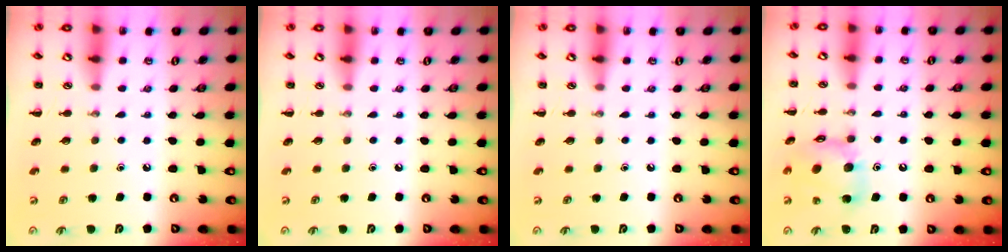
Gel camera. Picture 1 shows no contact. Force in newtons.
{"total": 0.0}
{"total": 0.0}
{"total": 14.4, "press": 14.3, "slide": 2.1}